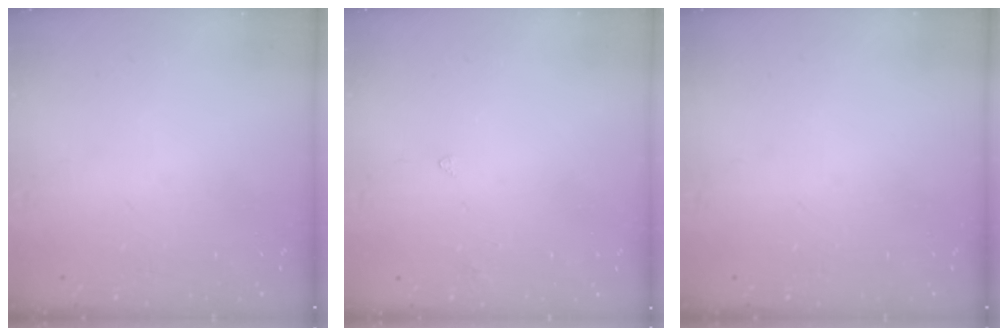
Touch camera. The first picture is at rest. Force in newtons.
{"total": 2.7, "press": 2.6, "slide": 0.5}
{"total": 0.0}